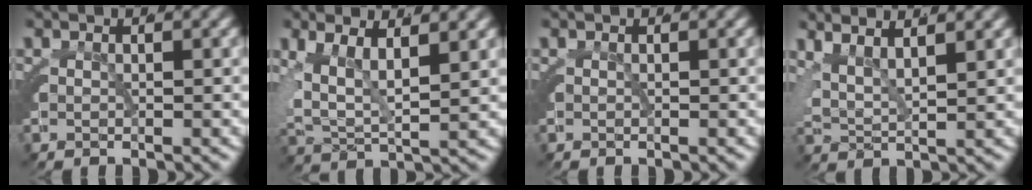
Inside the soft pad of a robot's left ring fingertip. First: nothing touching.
{"total": 7.4, "force": [1.0, 5.2, 5.2], "torque": [-0.116, -0.015, 0.019]}
{"total": 0.0}
{"total": 7.1, "force": [3.3, 4.6, 4.4], "torque": [-0.083, 0.008, 0.045]}